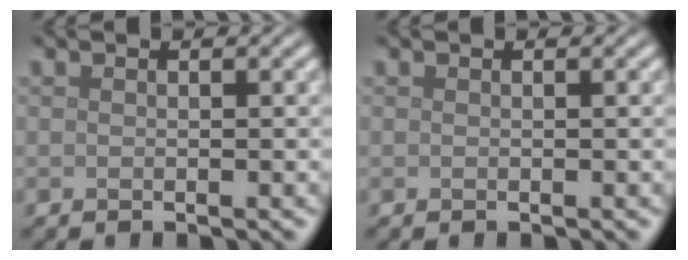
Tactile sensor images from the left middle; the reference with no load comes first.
{"total": 0.0}